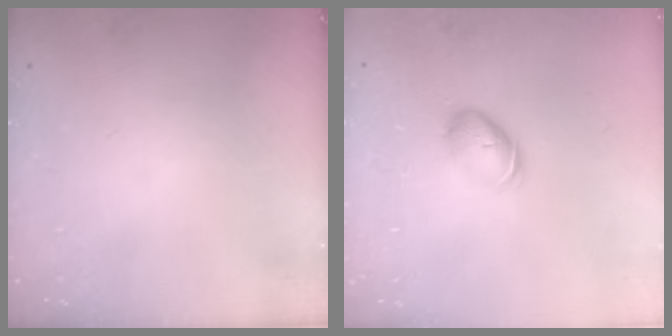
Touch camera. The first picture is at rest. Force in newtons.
{"total": 6.6, "press": 6.6, "slide": 0.7}